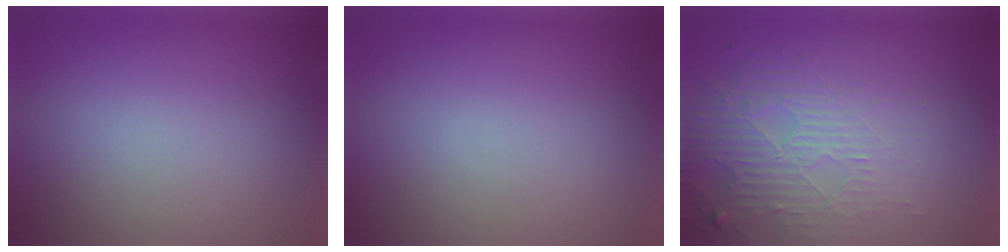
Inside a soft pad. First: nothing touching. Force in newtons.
{"total": 0.0}
{"total": 5.2, "press": 3.3, "slide": 4.1}